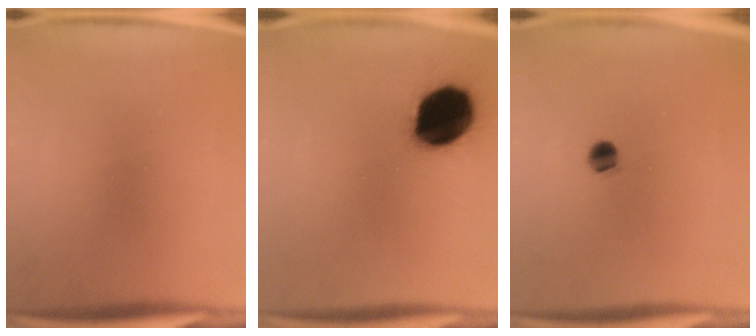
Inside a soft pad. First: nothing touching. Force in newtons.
{"total": 19.0}
{"total": 3.2}